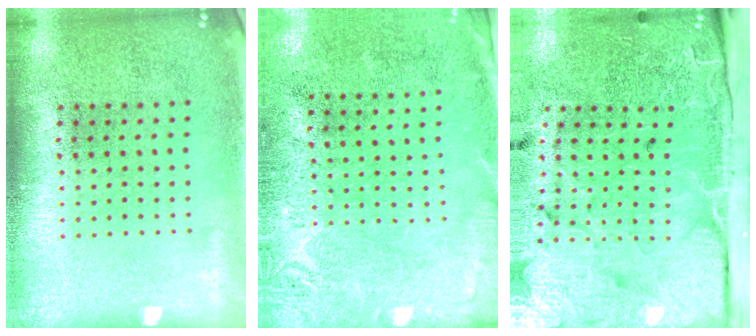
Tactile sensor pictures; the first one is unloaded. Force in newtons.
{"total": 2.7, "press": 2.4, "slide": 1.3}
{"total": 4.9, "press": 4.0, "slide": 3.0}